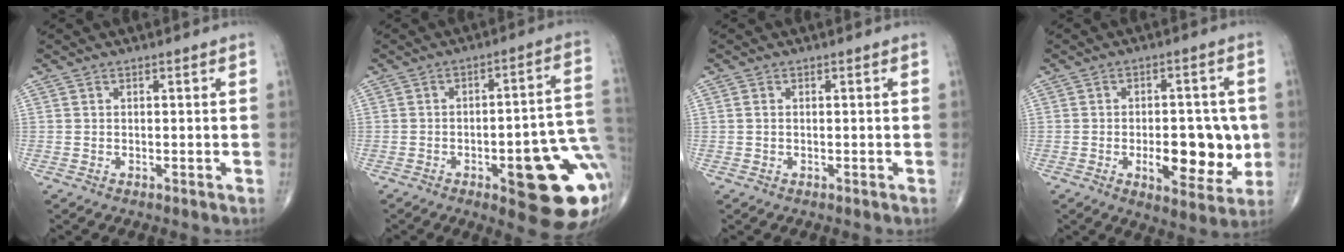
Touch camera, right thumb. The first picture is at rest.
{"total": 19.7, "force": [-5.6, 5.9, 18.0], "torque": [-0.176, 0.027, -0.055]}
{"total": 0.5, "force": [0.1, 0.4, 0.4], "torque": [-0.007, 0.001, 0.001]}
{"total": 13.1, "force": [-2.0, 6.2, 11.3], "torque": [-0.126, 0.000, -0.019]}